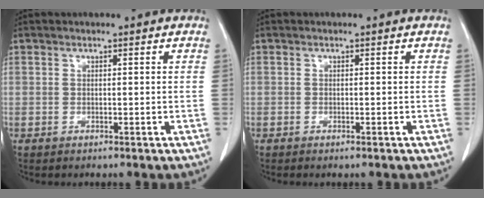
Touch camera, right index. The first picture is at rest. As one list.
[{"total": 0.6, "force": [-0.4, 0.0, 0.4], "torque": [-0.013, -0.003, -0.005]}]